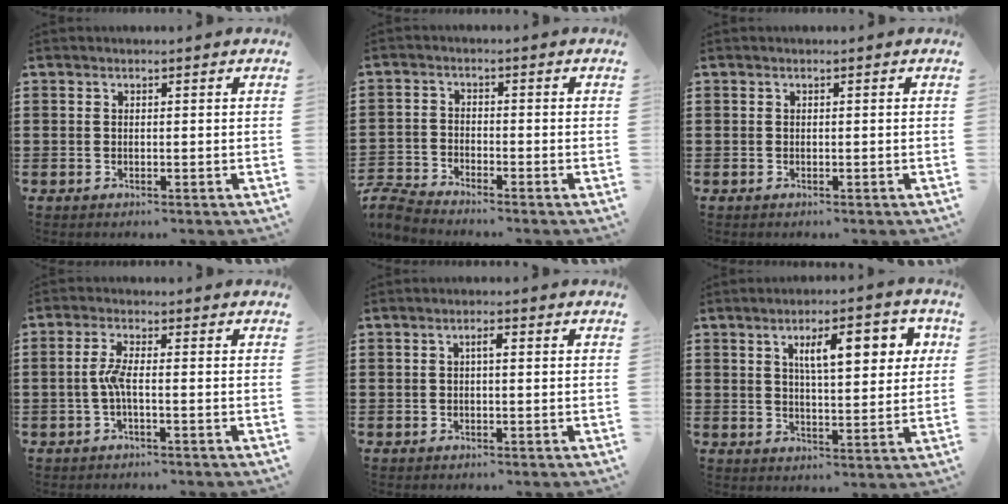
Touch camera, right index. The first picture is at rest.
{"total": 3.7, "force": [-3.7, 0.3, 0.5], "torque": [-0.033, -0.007, -0.083]}
{"total": 0.0}
{"total": 3.6, "force": [-0.9, 0.6, 3.5], "torque": [-0.087, -0.006, -0.025]}
{"total": 1.6, "force": [0.1, 0.4, 1.5], "torque": [-0.029, 0.003, 0.001]}
{"total": 8.7, "force": [3.2, 2.9, 7.5], "torque": [-0.128, 0.002, 0.047]}